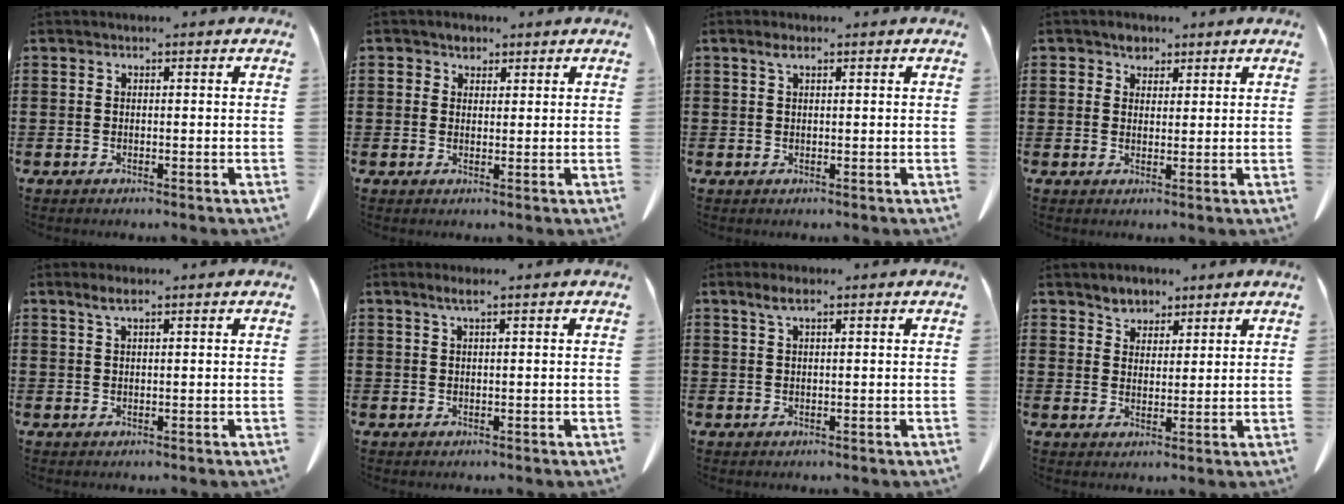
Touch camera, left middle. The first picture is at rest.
{"total": 2.0, "force": [1.4, 1.3, 0.6], "torque": [-0.008, -0.001, 0.025]}
{"total": 1.5, "force": [0.7, 0.5, 1.2], "torque": [-0.027, 0.001, 0.013]}
{"total": 2.6, "force": [1.9, 1.6, 0.7], "torque": [-0.012, 0.001, 0.036]}
{"total": 2.1, "force": [1.3, 0.3, 1.6], "torque": [-0.034, 0.000, 0.024]}
{"total": 1.8, "force": [1.0, -0.1, 1.5], "torque": [-0.030, -0.003, 0.019]}
{"total": 2.3, "force": [1.3, 0.4, 1.8], "torque": [-0.039, 0.002, 0.023]}
{"total": 4.1, "force": [3.3, 2.3, 0.0], "torque": [-0.020, -0.002, 0.062]}